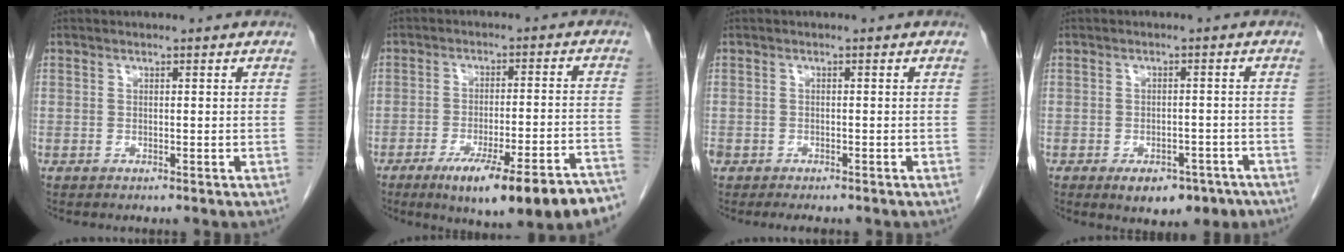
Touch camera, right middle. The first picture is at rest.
{"total": 18.1, "force": [-13.2, 1.0, 12.3], "torque": [-0.122, 0.002, -0.192]}
{"total": 4.5, "force": [-3.5, 2.0, 2.0], "torque": [-0.038, -0.009, -0.054]}
{"total": 7.2, "force": [-4.8, 3.8, 3.8], "torque": [-0.038, 0.008, -0.060]}